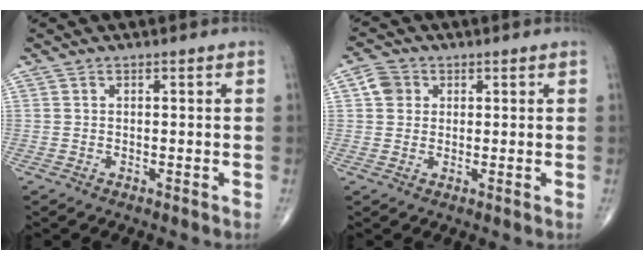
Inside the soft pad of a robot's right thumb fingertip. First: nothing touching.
{"total": 4.0, "force": [1.0, 3.5, 1.6], "torque": [-0.015, 0.005, 0.013]}